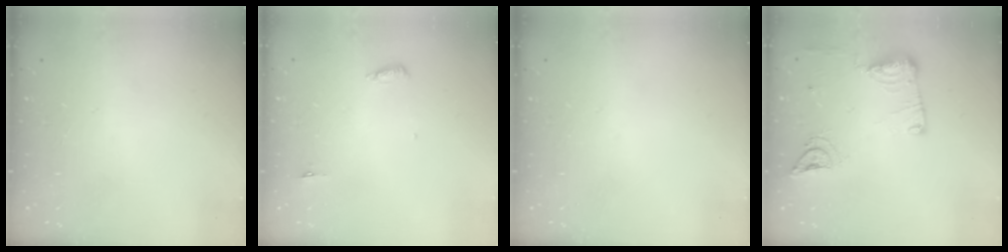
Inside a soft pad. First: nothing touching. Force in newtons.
{"total": 4.7, "press": 4.5, "slide": 1.4}
{"total": 0.0}
{"total": 12.8, "press": 12.7, "slide": 1.6}